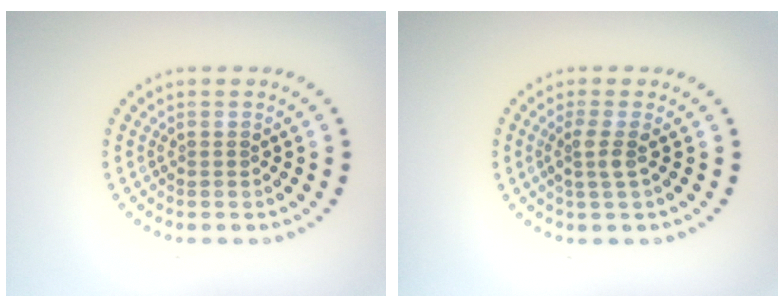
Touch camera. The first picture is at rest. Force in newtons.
{"total": 1.8, "press": 1.4, "slide": 1.1}